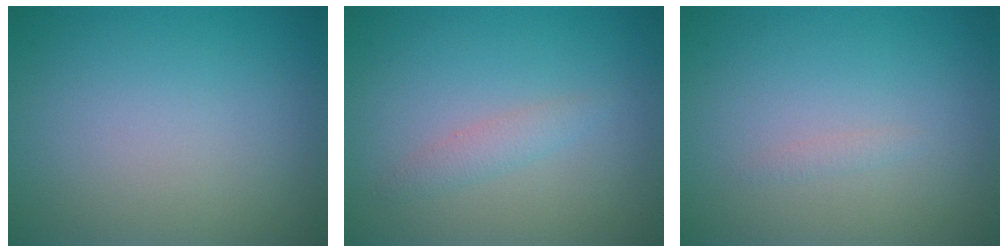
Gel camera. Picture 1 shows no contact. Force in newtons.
{"total": 1.3, "press": 1.3, "slide": 0.0}
{"total": 0.5, "press": 0.5, "slide": 0.0}